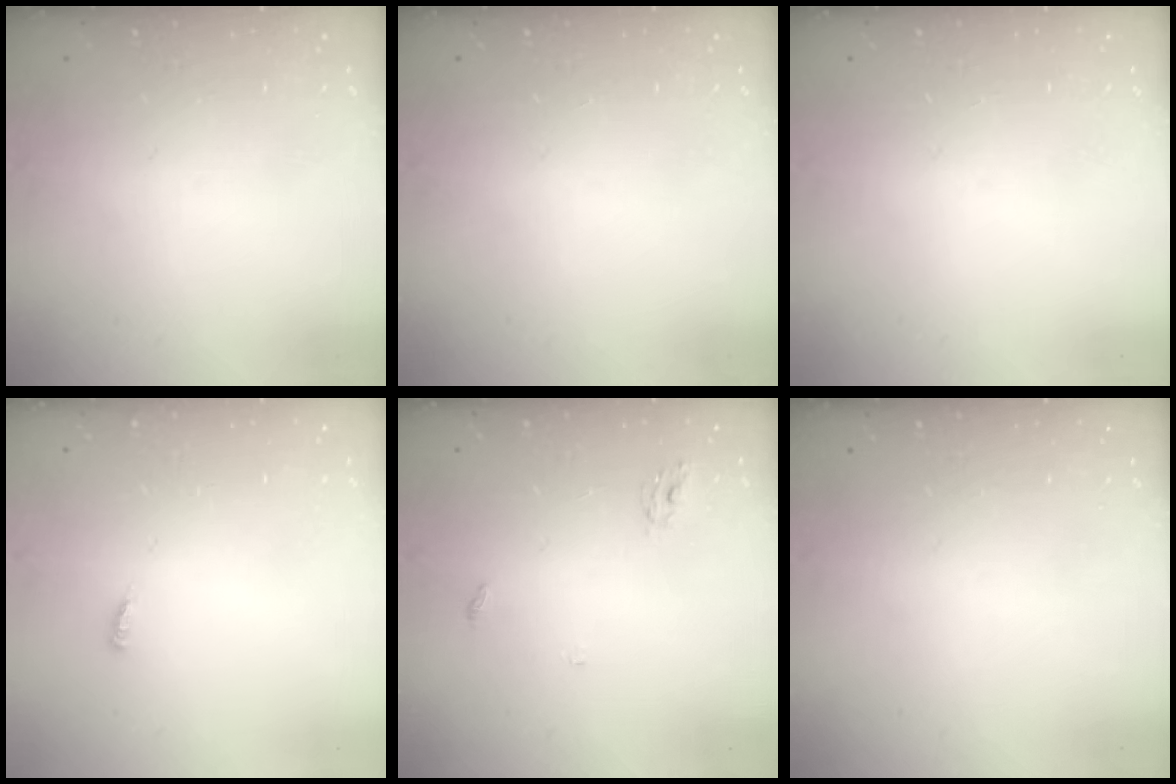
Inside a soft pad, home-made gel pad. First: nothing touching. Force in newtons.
{"total": 0.0}
{"total": 0.0}
{"total": 2.6, "press": 2.6, "slide": 0.3}
{"total": 2.8, "press": 2.8, "slide": 0.2}
{"total": 0.0}